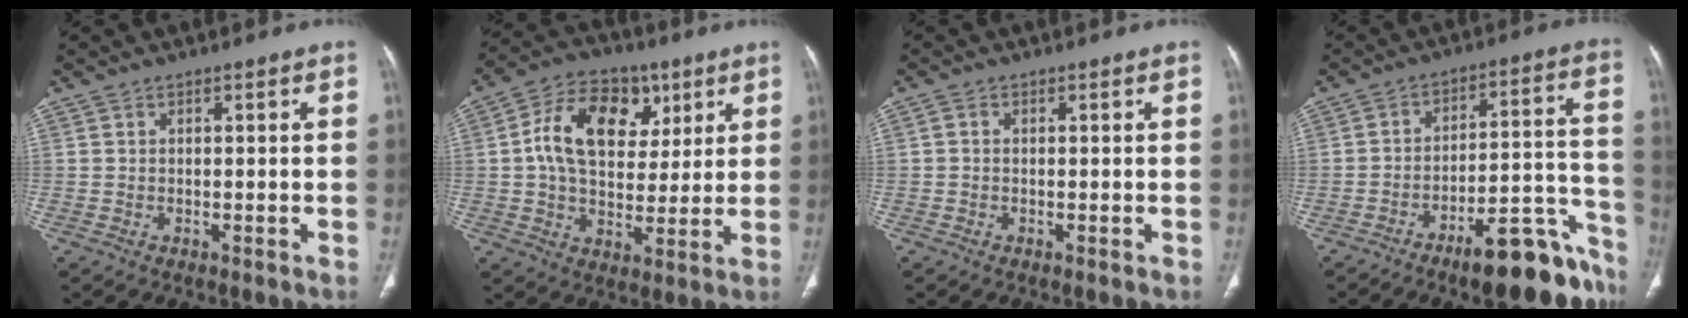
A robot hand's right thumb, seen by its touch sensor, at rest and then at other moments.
{"total": 16.2, "force": [4.6, 11.1, 10.9], "torque": [-0.161, 0.004, 0.074]}
{"total": 0.8, "force": [-0.1, 0.6, 0.5], "torque": [-0.007, 0.001, -0.004]}
{"total": 17.4, "force": [-11.9, 5.2, 11.5], "torque": [-0.094, 0.110, -0.176]}